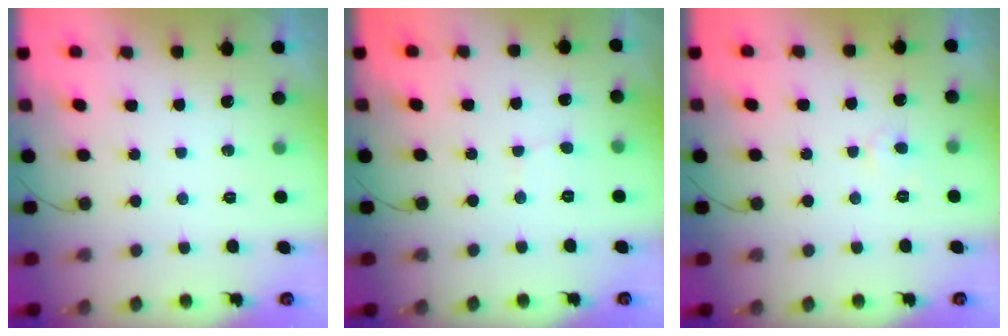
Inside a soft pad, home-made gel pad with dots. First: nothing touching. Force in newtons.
{"total": 2.6, "press": 2.6, "slide": 0.2}
{"total": 2.9, "press": 2.9, "slide": 0.2}